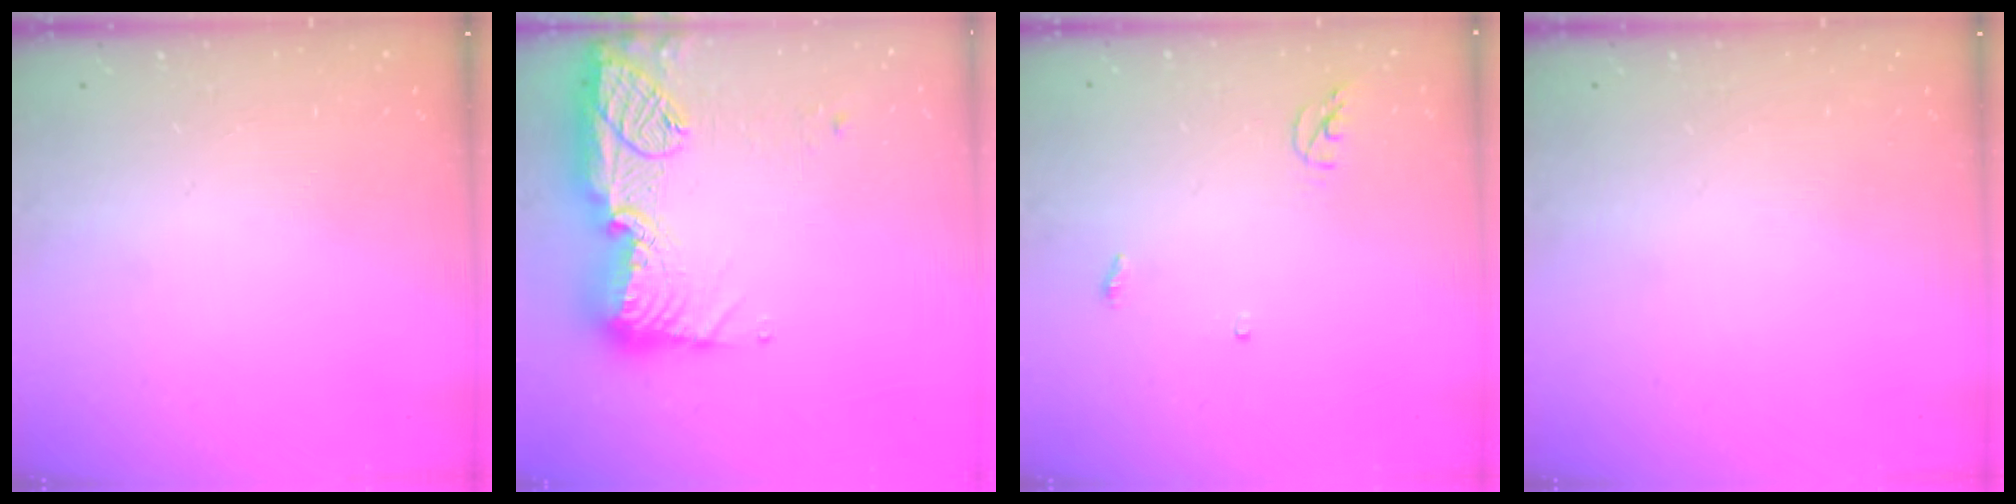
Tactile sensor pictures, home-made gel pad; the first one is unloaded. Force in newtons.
{"total": 21.5, "press": 20.4, "slide": 6.7}
{"total": 3.8, "press": 3.8, "slide": 0.3}
{"total": 0.0}